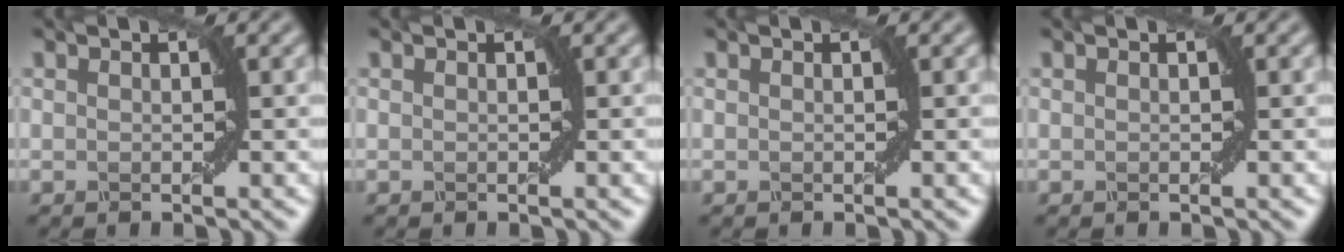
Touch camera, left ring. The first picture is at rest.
{"total": 0.0}
{"total": 0.0}
{"total": 0.0}